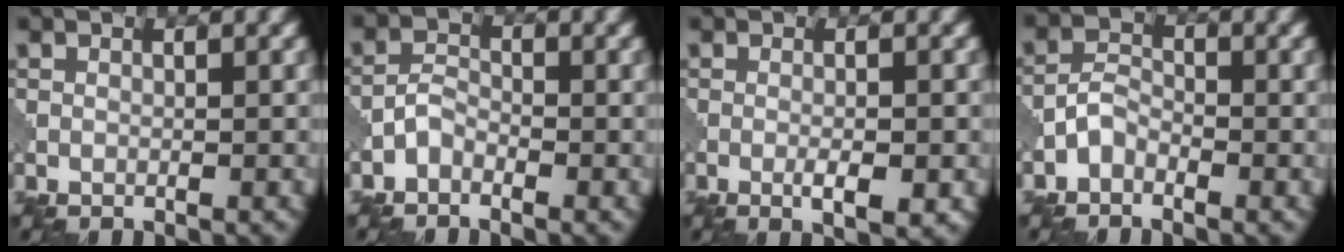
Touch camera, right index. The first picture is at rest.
{"total": 1.7, "force": [-1.3, 0.9, 0.8], "torque": [-0.014, 0.010, -0.031]}
{"total": 2.6, "force": [-1.0, 0.6, 2.3], "torque": [-0.040, -0.002, -0.016]}
{"total": 2.1, "force": [-1.4, 1.1, 0.9], "torque": [-0.017, 0.012, -0.035]}